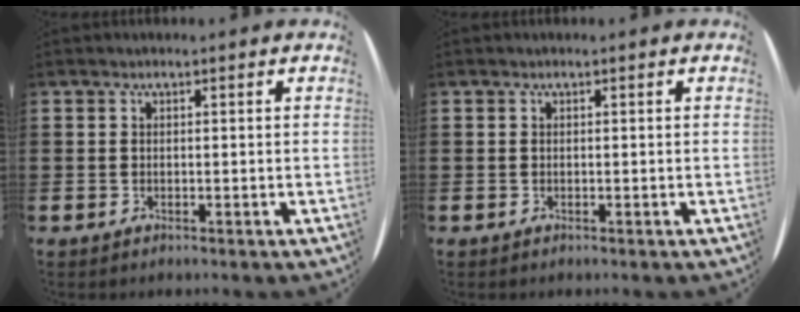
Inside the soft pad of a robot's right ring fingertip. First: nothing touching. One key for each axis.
{"total": 0.0}